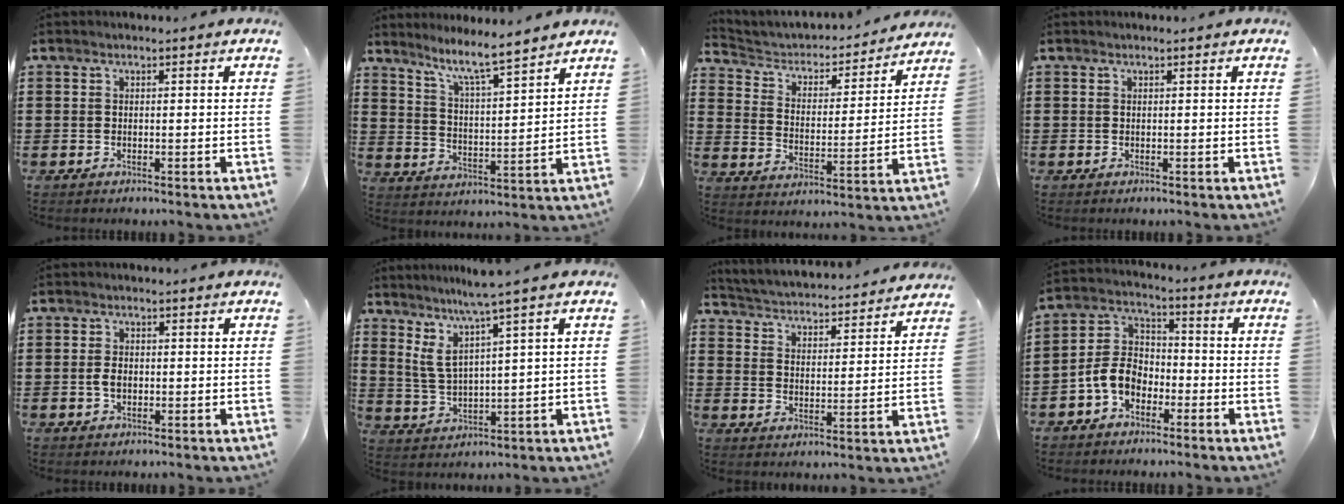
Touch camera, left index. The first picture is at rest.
{"total": 6.4, "force": [5.7, -0.3, 2.9], "torque": [-0.079, -0.037, 0.096]}
{"total": 3.4, "force": [2.9, 1.4, 0.8], "torque": [-0.037, -0.025, 0.040]}
{"total": 0.0}
{"total": 2.2, "force": [-0.2, 1.3, 1.8], "torque": [-0.043, 0.002, -0.006]}
{"total": 5.4, "force": [3.3, -0.4, 4.3], "torque": [-0.101, -0.022, 0.047]}
{"total": 3.5, "force": [3.4, -0.4, -0.2], "torque": [-0.019, -0.036, 0.051]}
{"total": 6.4, "force": [-3.2, 4.4, 3.3], "torque": [-0.099, 0.004, -0.074]}